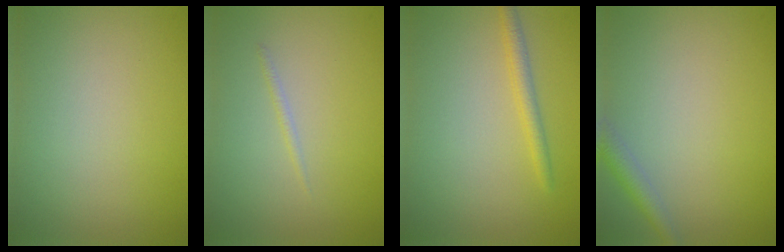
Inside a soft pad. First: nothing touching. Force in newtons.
{"total": 0.5, "press": 0.5, "slide": 0.1}
{"total": 1.7, "press": 1.7, "slide": 0.1}
{"total": 1.9, "press": 1.9, "slide": 0.1}